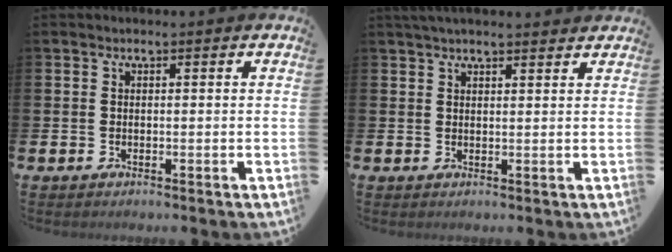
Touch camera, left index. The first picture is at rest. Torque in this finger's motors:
{"motor_torque": [0.85, -1.29, 0.04, 0.21]}